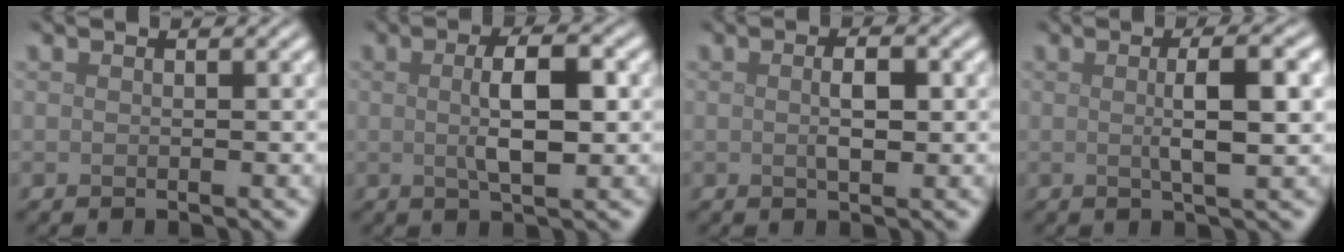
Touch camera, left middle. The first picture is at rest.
{"total": 4.6, "force": [0.4, 1.2, 4.4], "torque": [-0.078, 0.004, 0.005]}
{"total": 2.2, "force": [0.1, 0.8, 2.1], "torque": [-0.039, 0.001, 0.001]}
{"total": 4.6, "force": [0.4, 0.9, 4.4], "torque": [-0.069, 0.007, 0.005]}